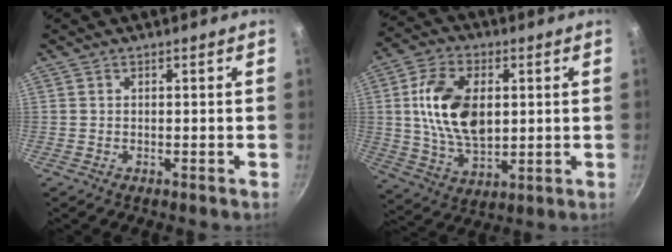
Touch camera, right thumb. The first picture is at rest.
{"total": 15.4, "force": [2.2, 9.4, 12.0], "torque": [-0.198, -0.006, 0.042]}